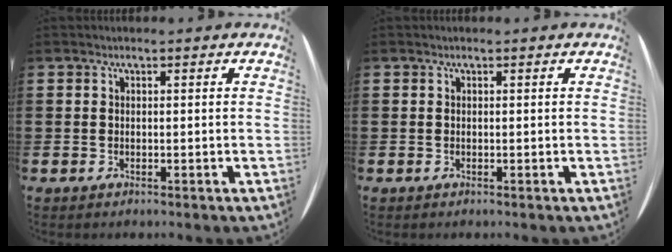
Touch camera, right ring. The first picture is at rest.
{"total": 0.0}